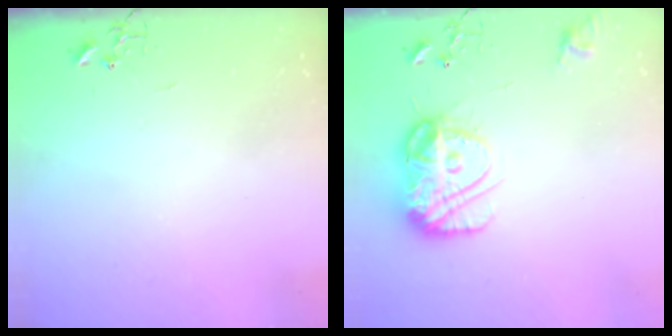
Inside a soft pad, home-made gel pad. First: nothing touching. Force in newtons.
{"total": 14.7, "press": 14.7, "slide": 1.0}